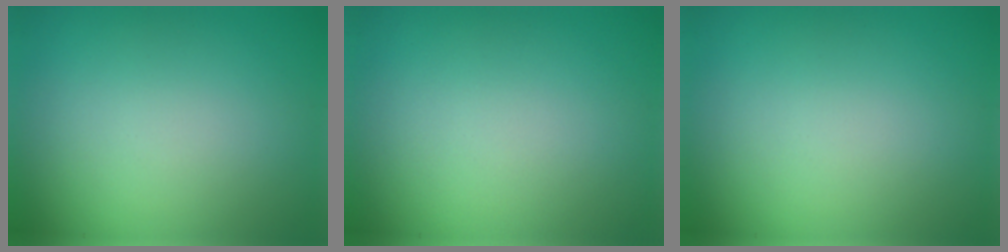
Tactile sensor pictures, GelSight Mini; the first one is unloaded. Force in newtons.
{"total": 0.0}
{"total": 0.0}